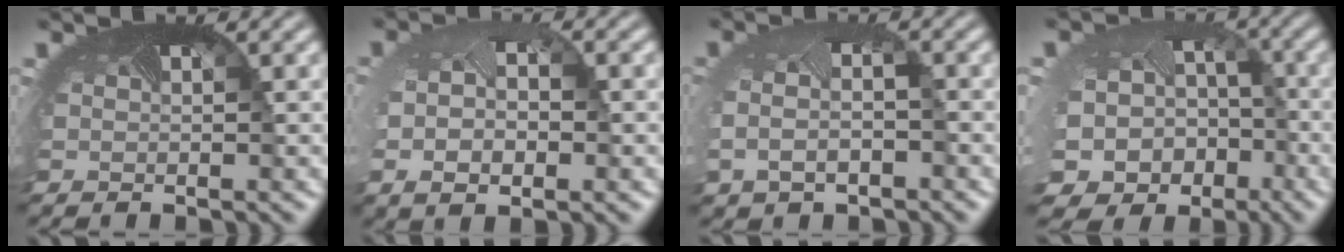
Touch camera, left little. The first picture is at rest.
{"total": 5.2, "force": [0.0, 3.1, 4.2], "torque": [-0.085, -0.003, 0.002]}
{"total": 3.6, "force": [-0.9, 2.2, 2.7], "torque": [-0.079, -0.020, -0.012]}
{"total": 14.0, "force": [-6.8, 11.5, 4.2], "torque": [-0.123, -0.066, -0.096]}